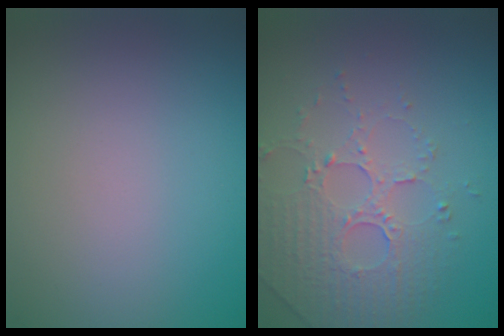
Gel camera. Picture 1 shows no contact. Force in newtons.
{"total": 5.0, "press": 3.5, "slide": 3.6}